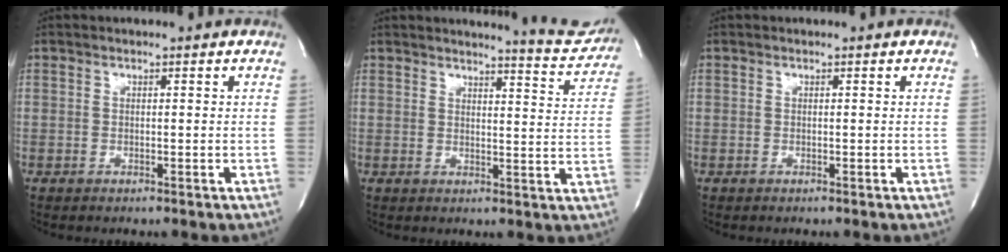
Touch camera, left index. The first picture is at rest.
{"total": 8.6, "force": [8.5, 0.2, 1.1], "torque": [-0.011, -0.045, 0.086]}
{"total": 0.0}